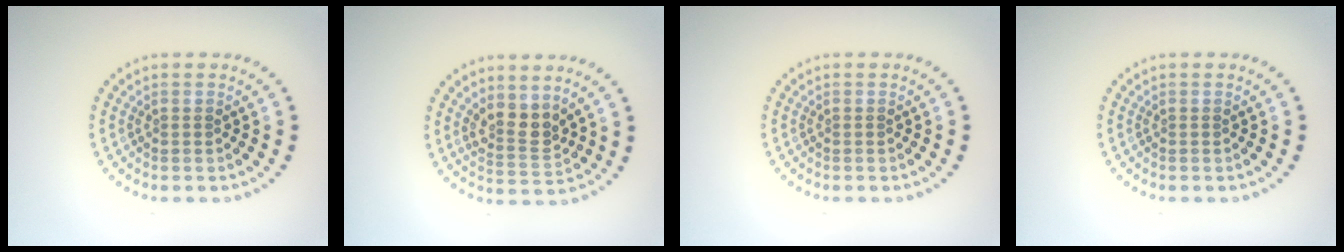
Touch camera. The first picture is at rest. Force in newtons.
{"total": 2.7, "press": 2.4, "slide": 1.3}
{"total": 0.0}
{"total": 0.0}